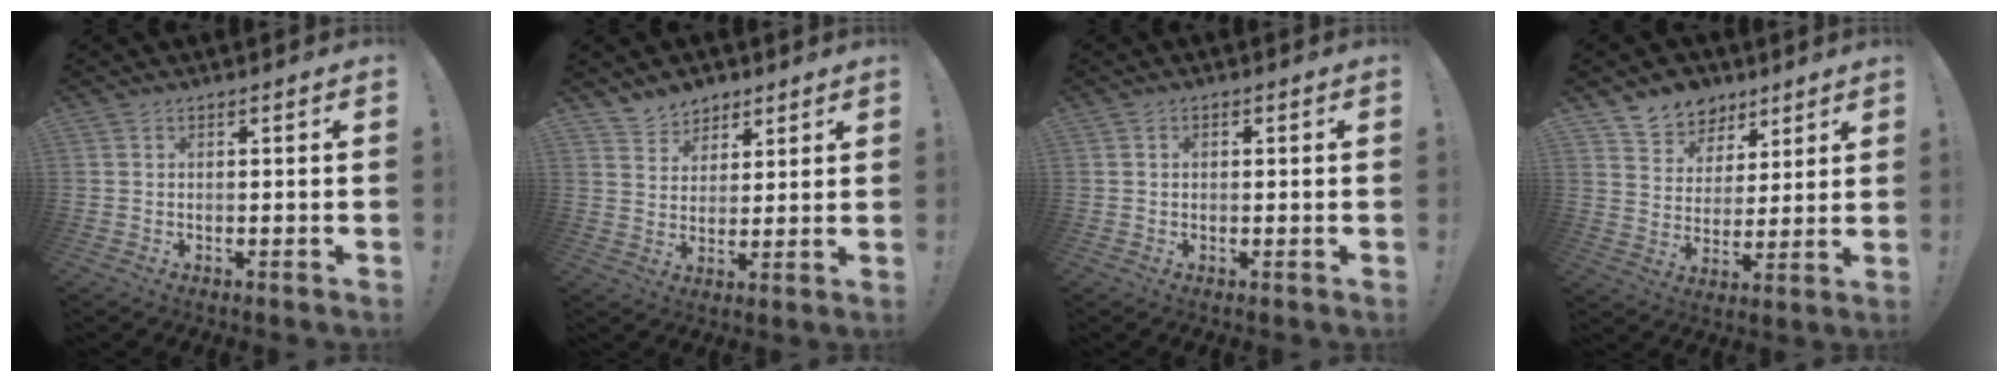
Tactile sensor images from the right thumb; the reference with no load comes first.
{"total": 6.8, "force": [5.2, 4.4, 0.2], "torque": [-0.002, -0.040, 0.102]}
{"total": 0.9, "force": [0.1, 0.8, 0.5], "torque": [-0.008, 0.004, 0.001]}
{"total": 8.5, "force": [5.7, 6.4, 0.8], "torque": [-0.011, -0.046, 0.114]}